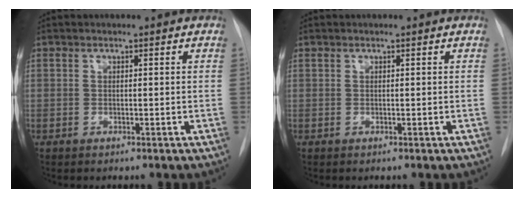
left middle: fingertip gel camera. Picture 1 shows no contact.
{"total": 0.0}